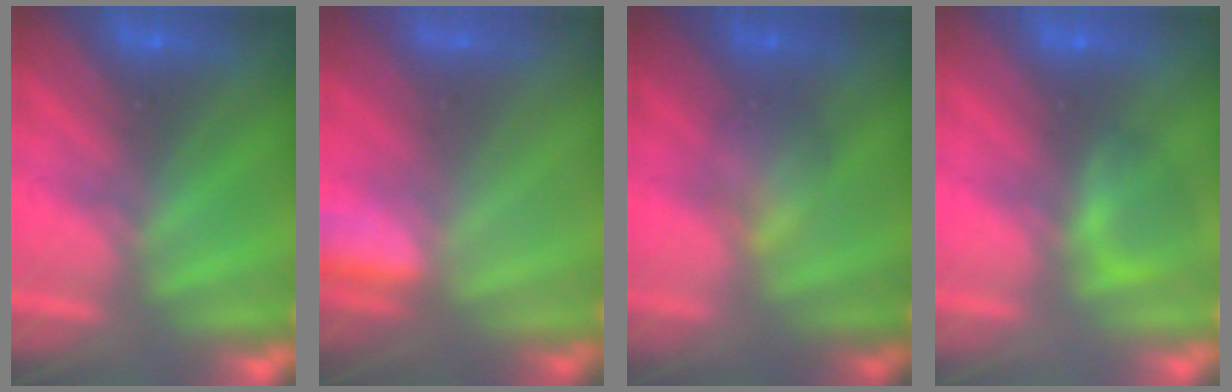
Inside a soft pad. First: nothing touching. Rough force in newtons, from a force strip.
{"total": 2.9}
{"total": 1.9}
{"total": 2.2}